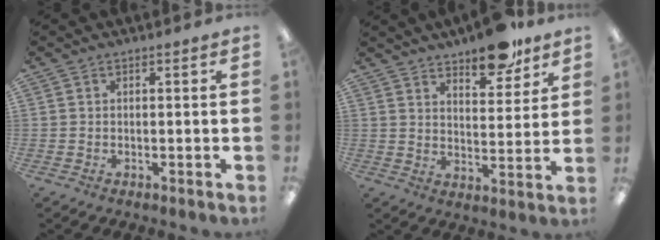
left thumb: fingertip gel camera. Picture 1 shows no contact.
{"total": 10.8, "force": [8.7, 3.8, 5.1], "torque": [-0.058, -0.054, 0.150]}